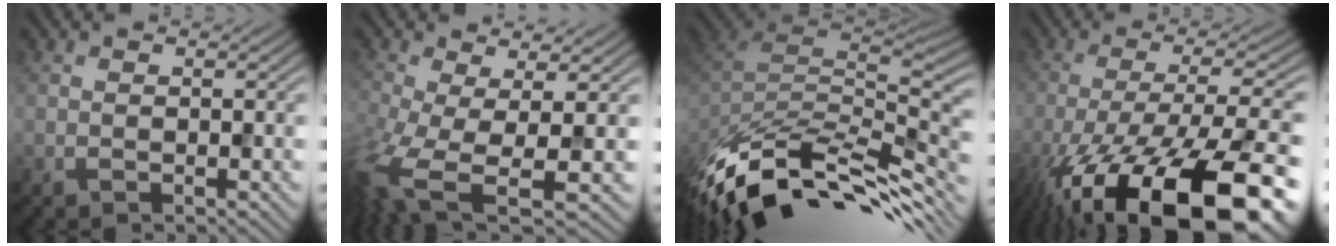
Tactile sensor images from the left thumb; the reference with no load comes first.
{"total": 8.1, "force": [-2.8, 3.3, 6.8], "torque": [-0.164, -0.043, -0.040]}
{"total": 12.9, "force": [-8.8, 6.0, 7.3], "torque": [-0.189, -0.013, -0.143]}
{"total": 18.5, "force": [-10.9, 6.1, 13.7], "torque": [-0.228, -0.038, -0.166]}